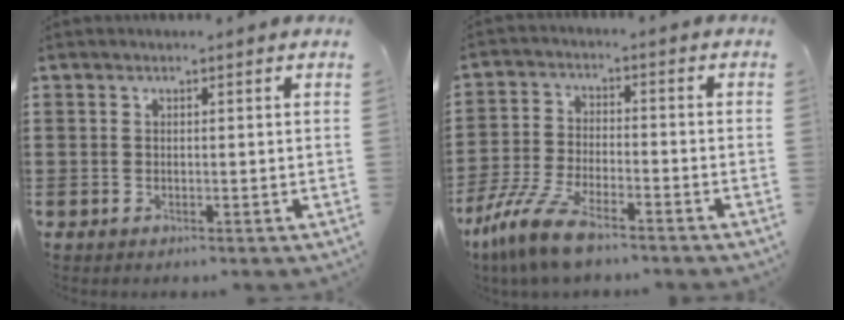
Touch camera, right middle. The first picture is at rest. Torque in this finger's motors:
{"motor_torque": [2.14, 0.00, 0.90, 0.19]}